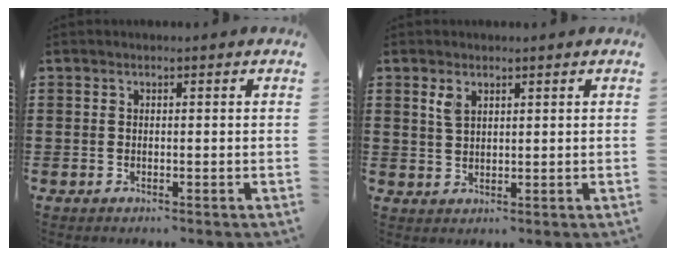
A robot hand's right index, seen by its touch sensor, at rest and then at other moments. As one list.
[{"total": 2.4, "force": [1.4, 1.2, 1.4], "torque": [-0.033, 0.002, 0.027]}]